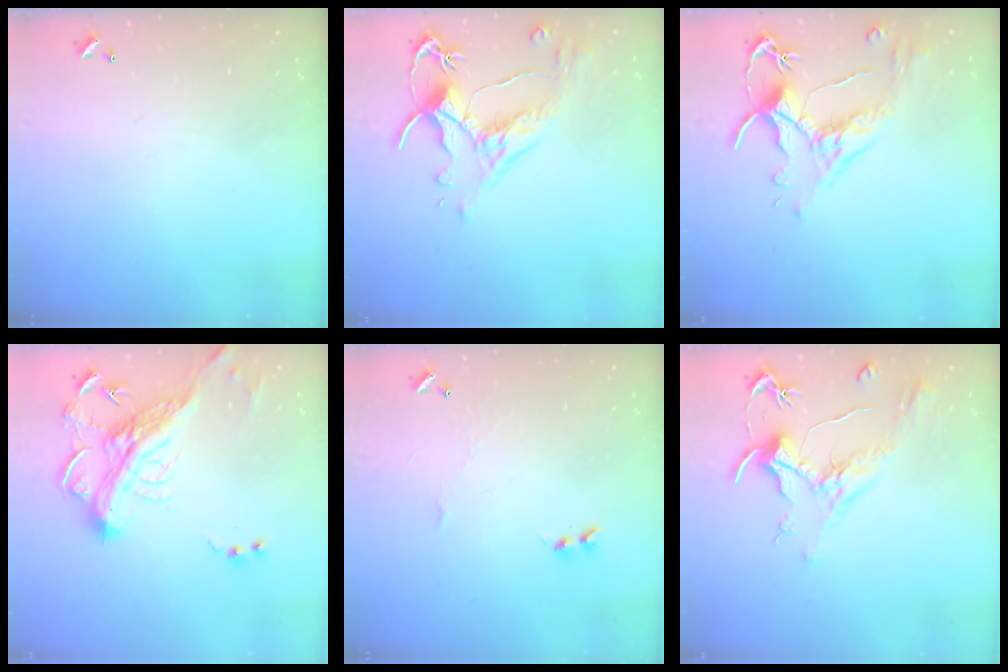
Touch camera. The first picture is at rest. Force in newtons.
{"total": 2.6, "press": 2.2, "slide": 1.3}
{"total": 2.5, "press": 2.1, "slide": 1.4}
{"total": 6.8, "press": 6.6, "slide": 1.7}
{"total": 1.9, "press": 1.8, "slide": 0.5}
{"total": 2.1, "press": 2.0, "slide": 0.8}